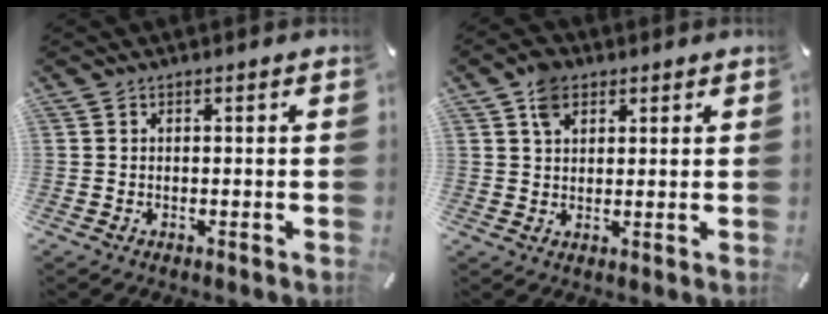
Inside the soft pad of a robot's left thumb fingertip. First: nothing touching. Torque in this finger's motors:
{"motor_torque": [1.12, 0.73, 0.76, -0.62, 0.14]}